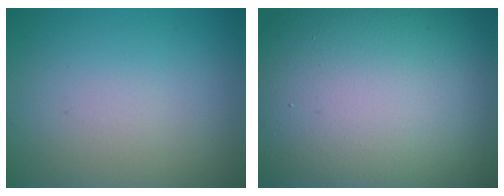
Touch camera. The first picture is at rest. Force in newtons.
{"total": 20.2, "press": 20.2, "slide": 1.0}